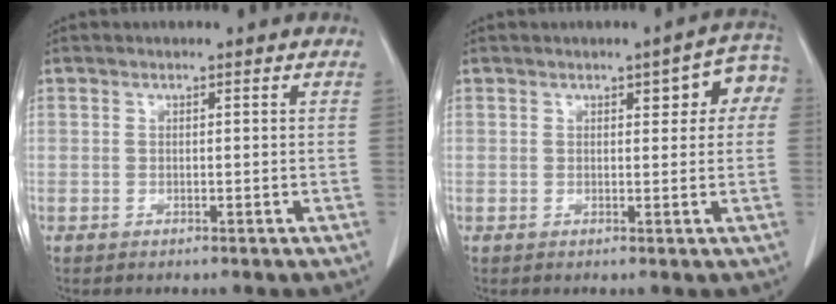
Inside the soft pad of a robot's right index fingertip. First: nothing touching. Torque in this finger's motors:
{"motor_torque": [0.26, 0.21, 0.10, 0.01]}